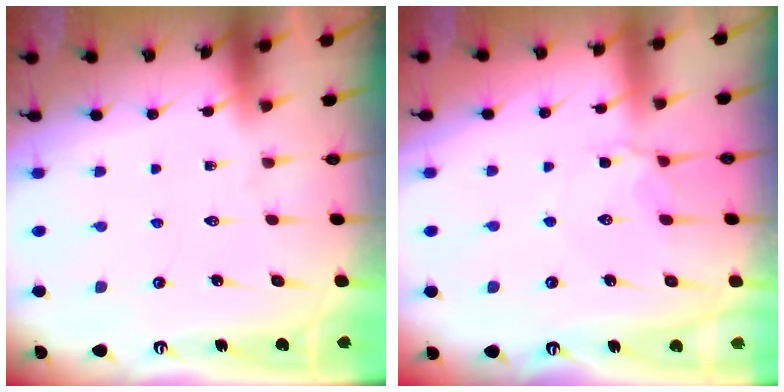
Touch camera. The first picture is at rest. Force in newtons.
{"total": 5.3, "press": 5.2, "slide": 0.7}